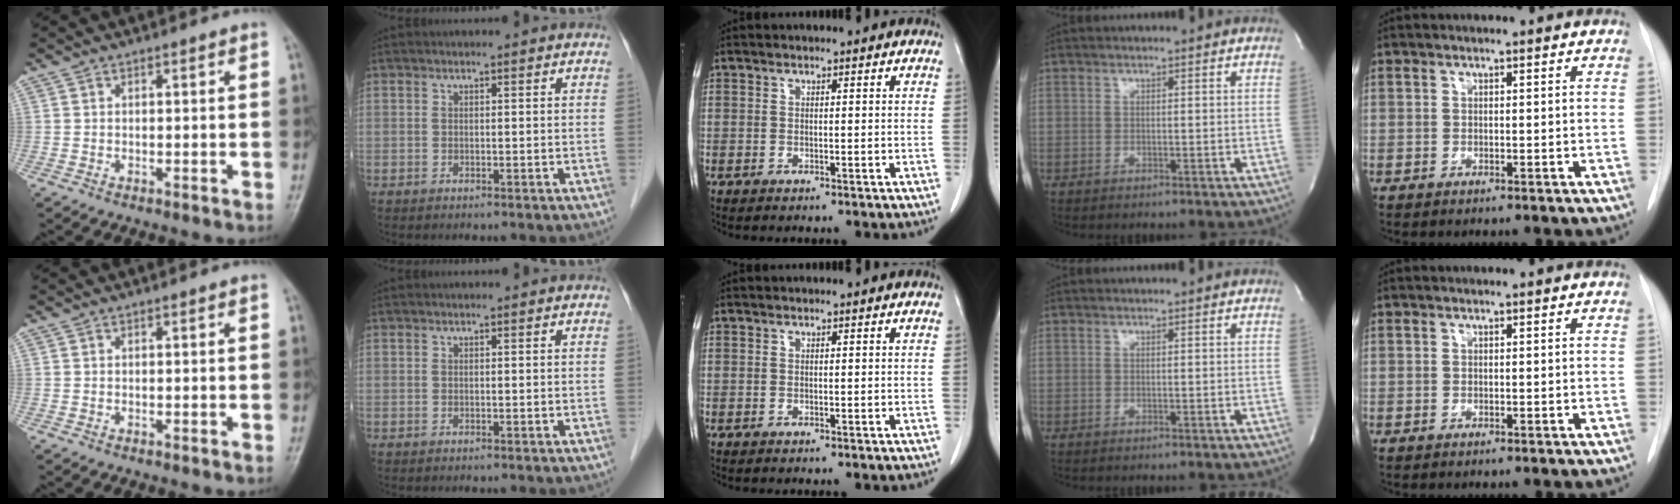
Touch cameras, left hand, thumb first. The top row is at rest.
{}